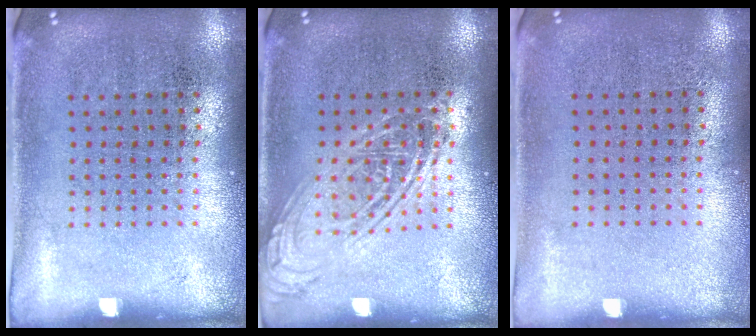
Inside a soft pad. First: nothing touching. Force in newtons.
{"total": 2.5, "press": 2.5, "slide": 0.3}
{"total": 0.0}